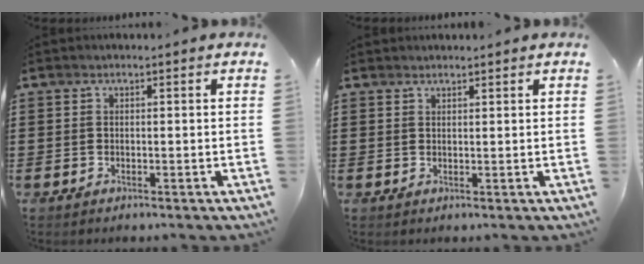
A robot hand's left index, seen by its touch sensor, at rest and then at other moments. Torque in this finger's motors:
{"motor_torque": [2.14, 0.00, -0.11, -0.02]}